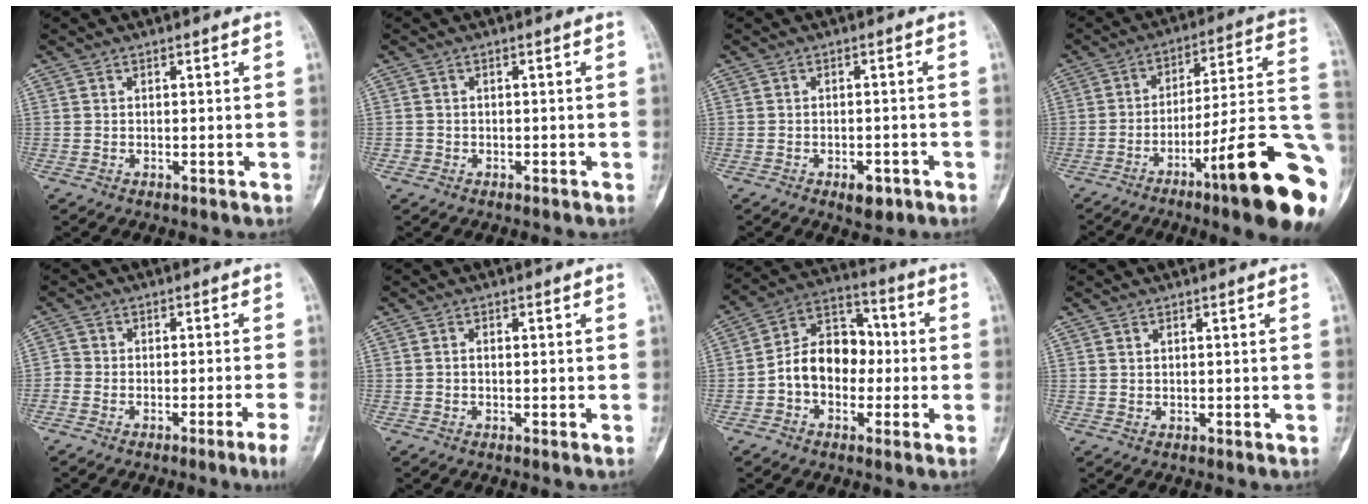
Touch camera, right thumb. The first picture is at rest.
{"total": 1.1, "force": [-0.5, 0.9, 0.0], "torque": [0.001, 0.006, -0.014]}
{"total": 3.9, "force": [-2.1, 2.0, 2.6], "torque": [-0.030, 0.010, -0.025]}
{"total": 22.9, "force": [-9.1, 2.9, 20.8], "torque": [-0.237, 0.050, -0.133]}
{"total": 4.9, "force": [-3.1, 0.3, 3.7], "torque": [-0.067, 0.011, -0.061]}
{"total": 0.7, "force": [-0.2, 0.4, 0.5], "torque": [-0.006, 0.001, -0.008]}
{"total": 11.8, "force": [-1.5, 8.7, 7.8], "torque": [-0.103, 0.045, -0.040]}
{"total": 0.7, "force": [0.4, 0.5, 0.3], "torque": [-0.001, 0.000, 0.006]}